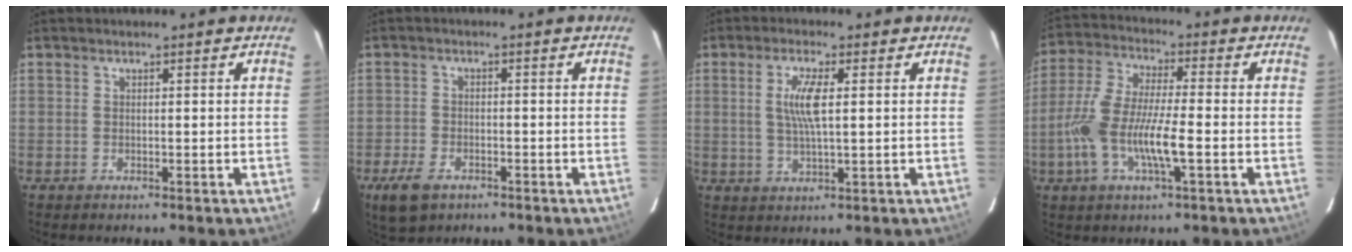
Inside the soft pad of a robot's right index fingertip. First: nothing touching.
{"total": 6.8, "force": [-4.2, 3.9, 3.7], "torque": [-0.102, -0.013, -0.075]}
{"total": 5.9, "force": [1.1, 1.2, 5.6], "torque": [-0.109, 0.000, 0.020]}
{"total": 12.6, "force": [-3.4, 2.9, 11.8], "torque": [-0.250, -0.004, -0.068]}